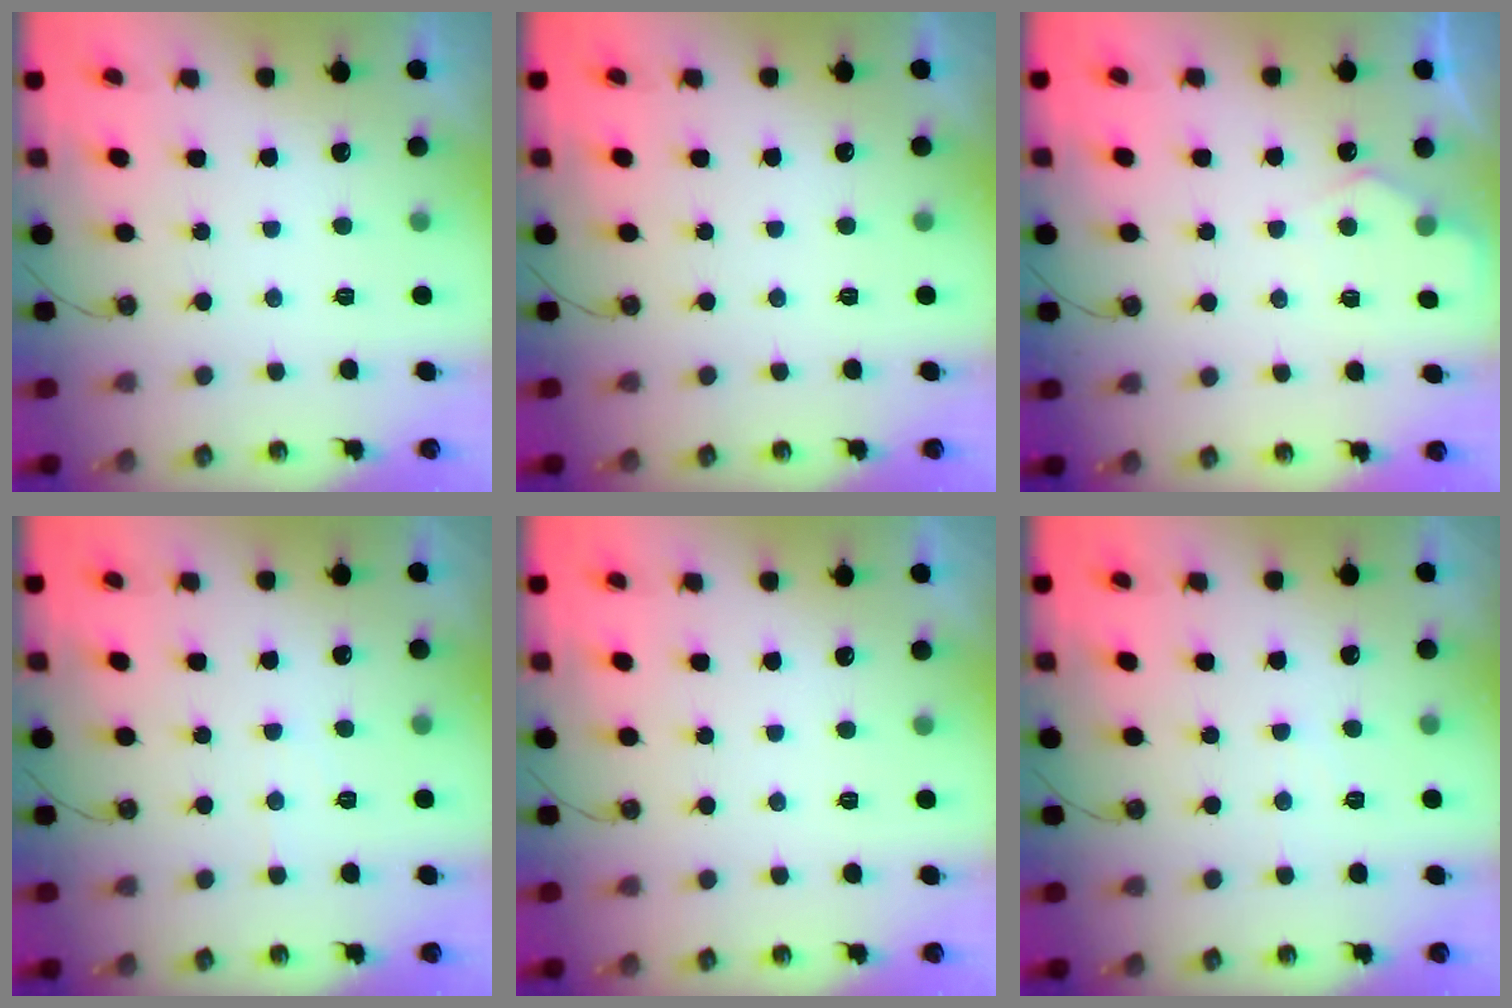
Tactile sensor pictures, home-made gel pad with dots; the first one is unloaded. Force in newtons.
{"total": 0.0}
{"total": 4.4, "press": 4.4, "slide": 0.6}
{"total": 4.9, "press": 4.8, "slide": 0.7}
{"total": 0.0}
{"total": 3.6, "press": 3.6, "slide": 0.6}